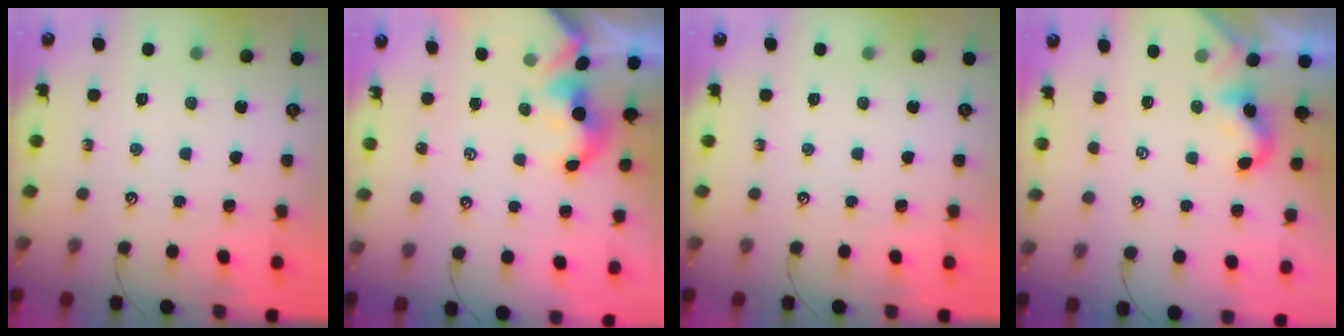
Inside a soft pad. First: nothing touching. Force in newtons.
{"total": 1.6, "press": 1.6, "slide": 0.2}
{"total": 0.0}
{"total": 2.4, "press": 2.4, "slide": 0.2}